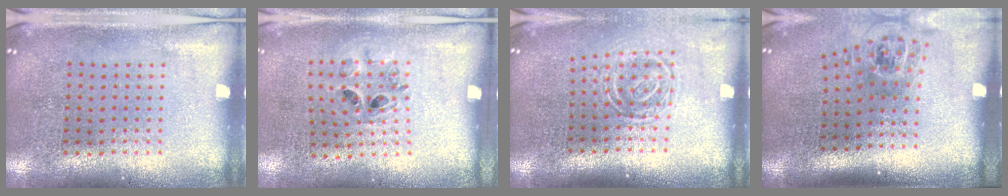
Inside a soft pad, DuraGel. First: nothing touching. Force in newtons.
{"total": 1.0, "press": 0.8, "slide": 0.5}
{"total": 1.6, "press": 1.1, "slide": 1.2}
{"total": 1.7, "press": 1.2, "slide": 1.2}